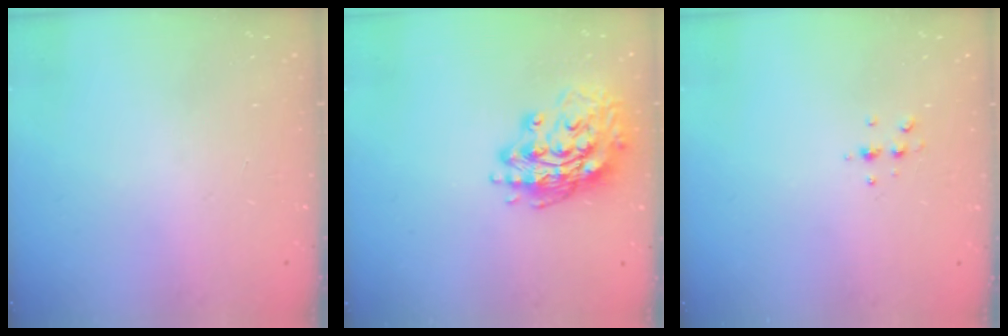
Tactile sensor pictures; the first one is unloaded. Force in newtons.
{"total": 16.3, "press": 16.1, "slide": 2.8}
{"total": 4.7, "press": 4.6, "slide": 1.0}